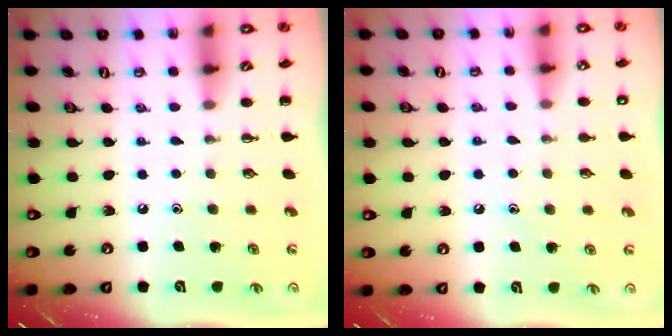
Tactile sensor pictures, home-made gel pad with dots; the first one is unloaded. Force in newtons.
{"total": 5.7, "press": 5.5, "slide": 1.5}